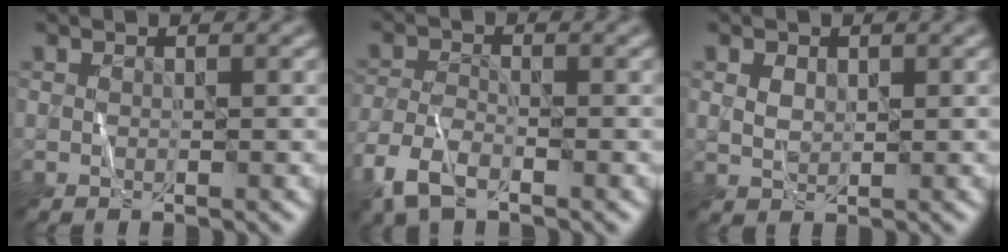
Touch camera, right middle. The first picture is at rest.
{"total": 3.9, "force": [-2.8, 1.6, 2.2], "torque": [-0.053, -0.007, -0.065]}
{"total": 0.9, "force": [0.3, 0.7, 0.6], "torque": [-0.014, -0.001, 0.011]}